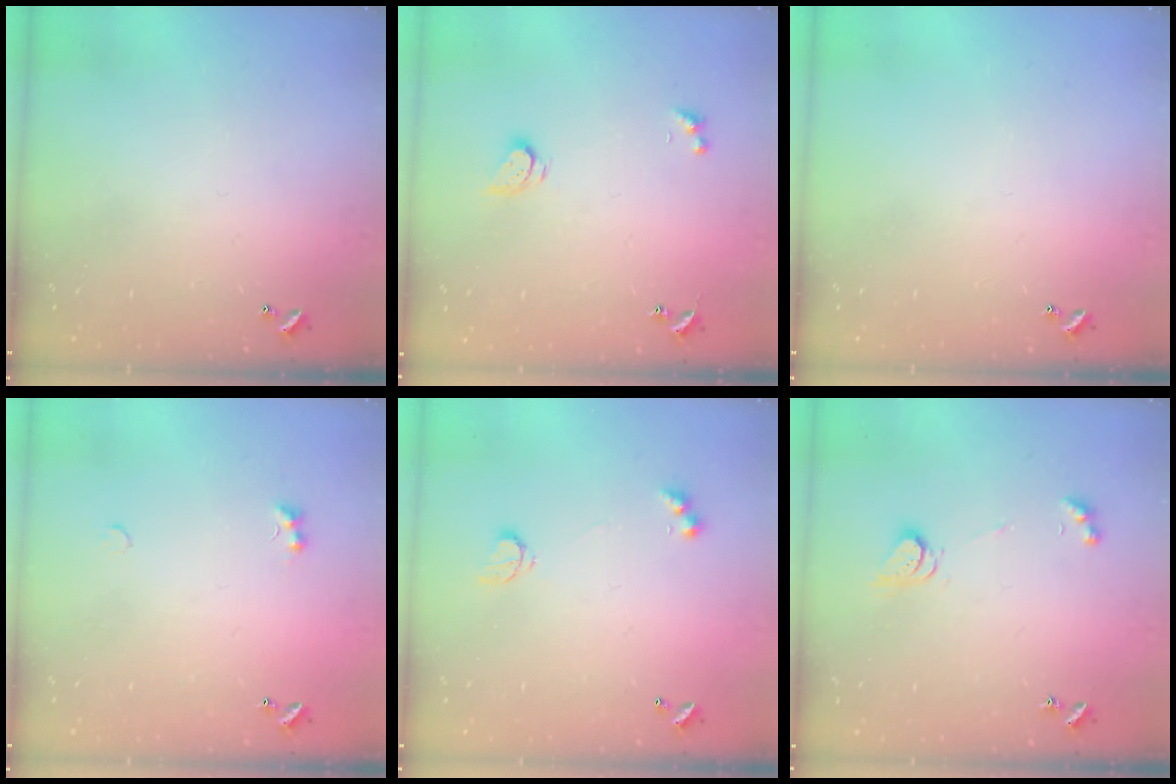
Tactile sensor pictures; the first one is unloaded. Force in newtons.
{"total": 2.6, "press": 2.6, "slide": 0.2}
{"total": 0.0}
{"total": 1.8, "press": 1.7, "slide": 0.4}
{"total": 4.1, "press": 4.0, "slide": 0.7}
{"total": 3.3, "press": 3.3, "slide": 0.3}